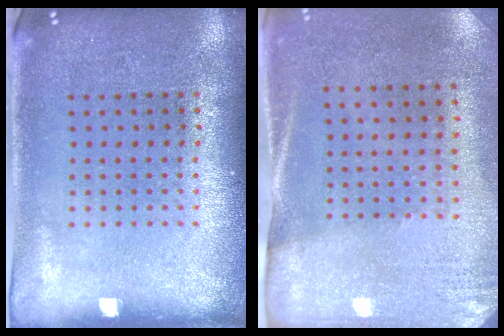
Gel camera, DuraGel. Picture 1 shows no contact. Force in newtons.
{"total": 2.6, "press": 2.3, "slide": 1.3}